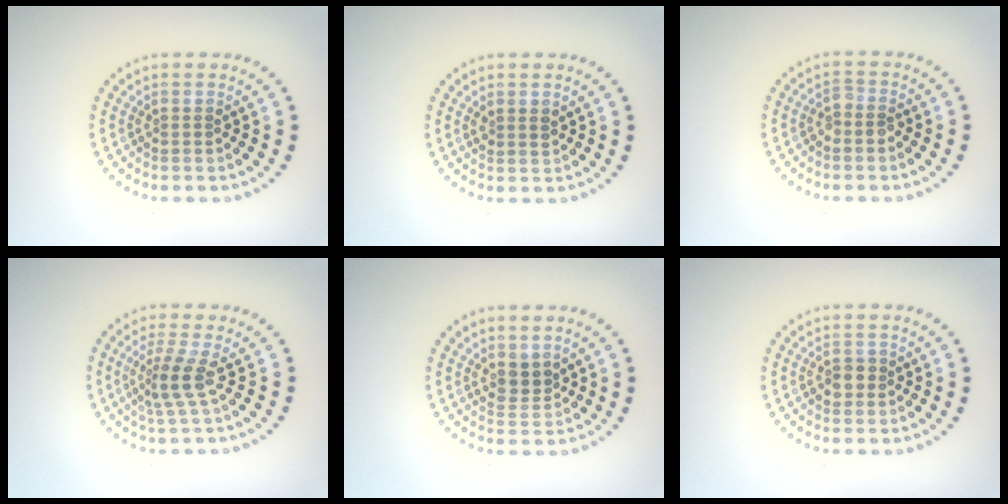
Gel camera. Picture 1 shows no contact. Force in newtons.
{"total": 1.1, "press": 1.0, "slide": 0.5}
{"total": 1.5, "press": 1.3, "slide": 0.7}
{"total": 2.7, "press": 1.9, "slide": 1.9}
{"total": 1.9, "press": 1.5, "slide": 1.2}
{"total": 1.6, "press": 1.6, "slide": 0.4}